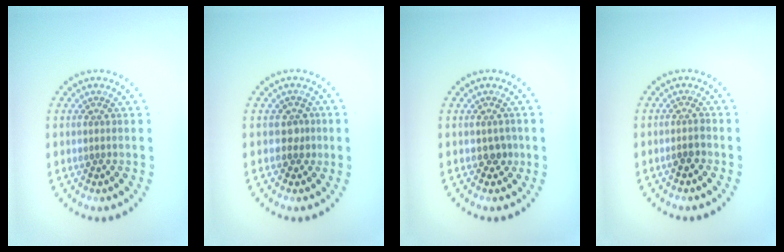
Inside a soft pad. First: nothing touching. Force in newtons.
{"total": 1.5, "press": 1.2, "slide": 0.9}
{"total": 1.0, "press": 0.9, "slide": 0.4}
{"total": 1.2, "press": 1.0, "slide": 0.7}